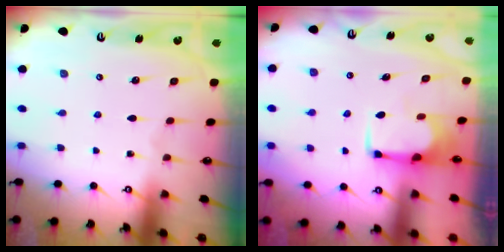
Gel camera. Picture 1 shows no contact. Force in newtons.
{"total": 1.6, "press": 1.5, "slide": 0.6}